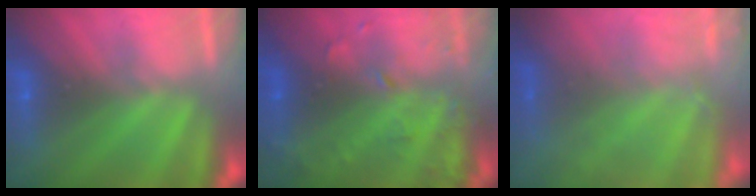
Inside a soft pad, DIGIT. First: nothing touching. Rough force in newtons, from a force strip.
{"total": 8.5}
{"total": 8.1}